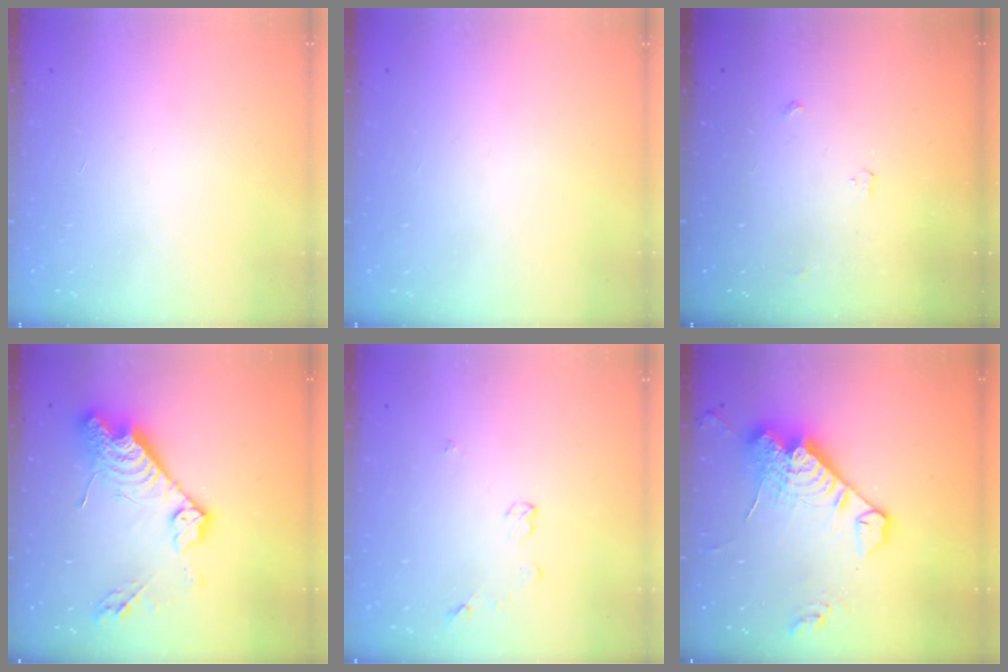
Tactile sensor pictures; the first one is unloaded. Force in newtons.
{"total": 0.0}
{"total": 3.0, "press": 2.9, "slide": 0.5}
{"total": 19.2, "press": 19.1, "slide": 1.9}
{"total": 3.7, "press": 3.7, "slide": 0.5}
{"total": 19.0, "press": 18.9, "slide": 1.7}